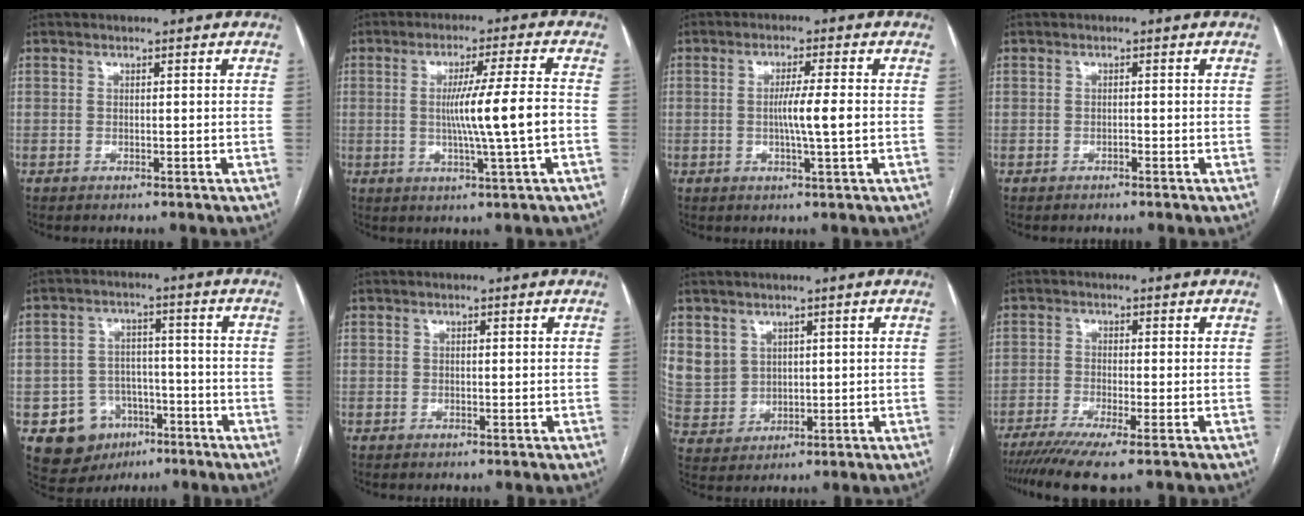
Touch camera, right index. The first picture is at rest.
{"total": 9.1, "force": [-0.7, -1.3, 9.0], "torque": [-0.152, -0.005, -0.009]}
{"total": 5.1, "force": [-0.4, -0.5, 5.0], "torque": [-0.084, -0.004, -0.007]}
{"total": 0.5, "force": [-0.4, 0.2, 0.3], "torque": [-0.008, 0.001, -0.006]}
{"total": 9.1, "force": [-4.2, 7.7, 2.5], "torque": [-0.044, 0.020, -0.054]}
{"total": 0.5, "force": [0.0, 0.2, 0.5], "torque": [-0.010, 0.001, 0.001]}
{"total": 8.4, "force": [3.4, 7.4, 2.1], "torque": [-0.062, 0.021, 0.091]}
{"total": 8.1, "force": [-6.0, 0.1, 5.5], "torque": [-0.089, -0.017, -0.098]}